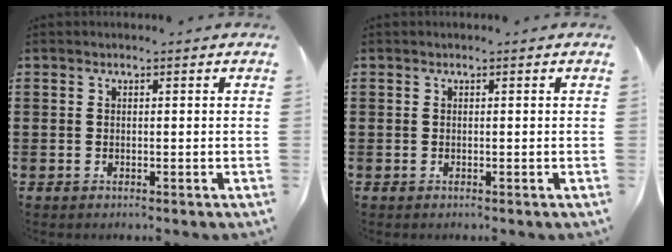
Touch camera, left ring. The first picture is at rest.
{"total": 0.0}